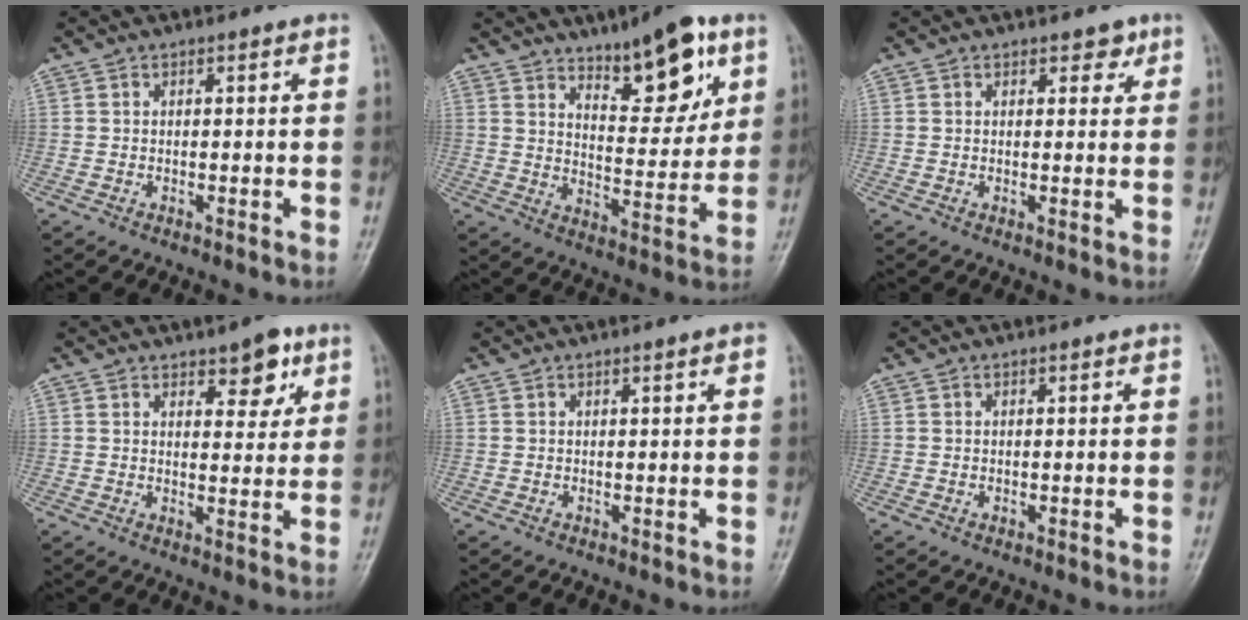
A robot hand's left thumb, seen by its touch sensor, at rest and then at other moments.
{"total": 14.0, "force": [8.3, 5.1, 10.0], "torque": [-0.112, -0.046, 0.129]}
{"total": 2.3, "force": [1.5, 1.4, 1.0], "torque": [0.005, -0.006, 0.016]}
{"total": 6.2, "force": [3.7, 3.0, 3.9], "torque": [-0.025, -0.020, 0.048]}
{"total": 1.3, "force": [0.7, 0.1, 1.1], "torque": [-0.018, 0.000, 0.008]}
{"total": 0.0}